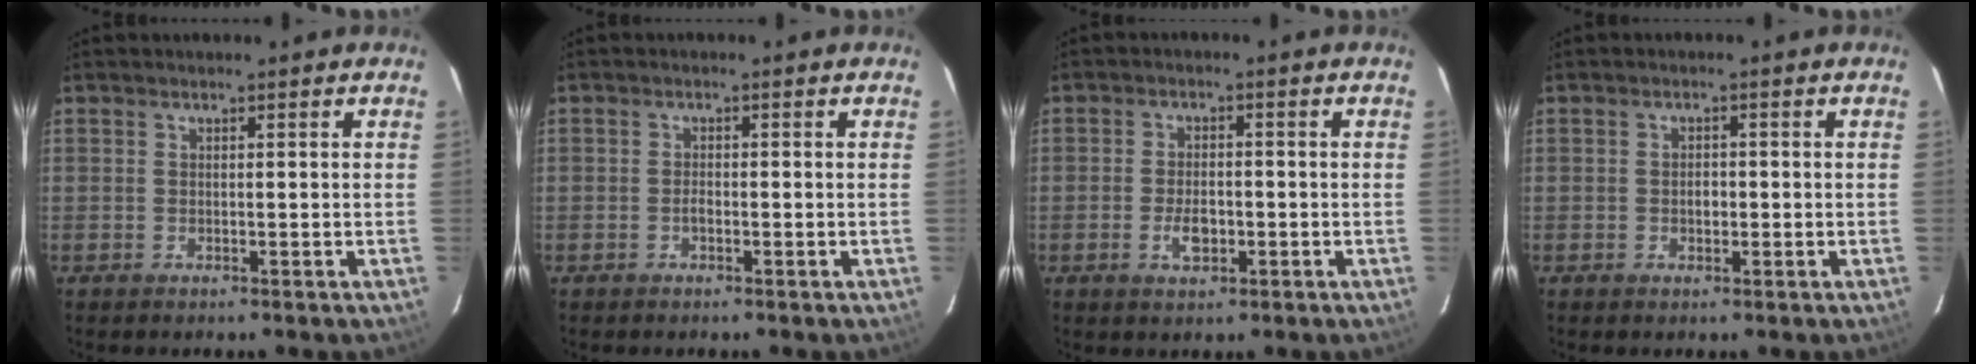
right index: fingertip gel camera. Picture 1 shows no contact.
{"total": 1.2, "force": [-0.5, 0.7, 0.9], "torque": [-0.018, 0.003, -0.010]}
{"total": 4.6, "force": [-1.5, 2.5, 3.6], "torque": [-0.071, -0.001, -0.023]}
{"total": 1.9, "force": [-0.3, 1.4, 1.3], "torque": [-0.024, 0.005, -0.006]}